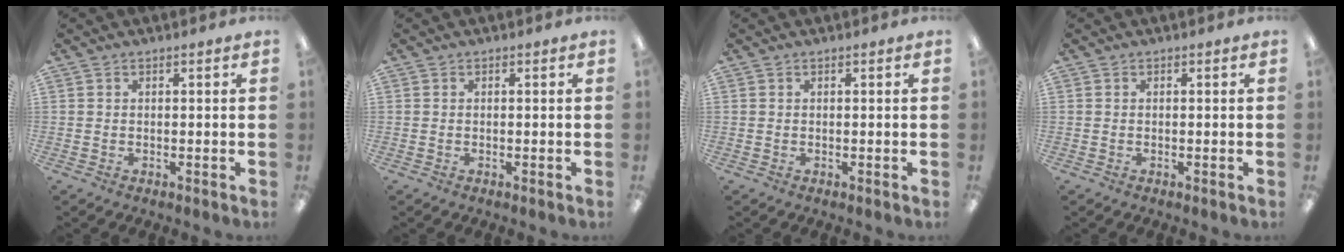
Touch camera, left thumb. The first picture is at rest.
{"total": 0.0}
{"total": 0.0}
{"total": 0.0}